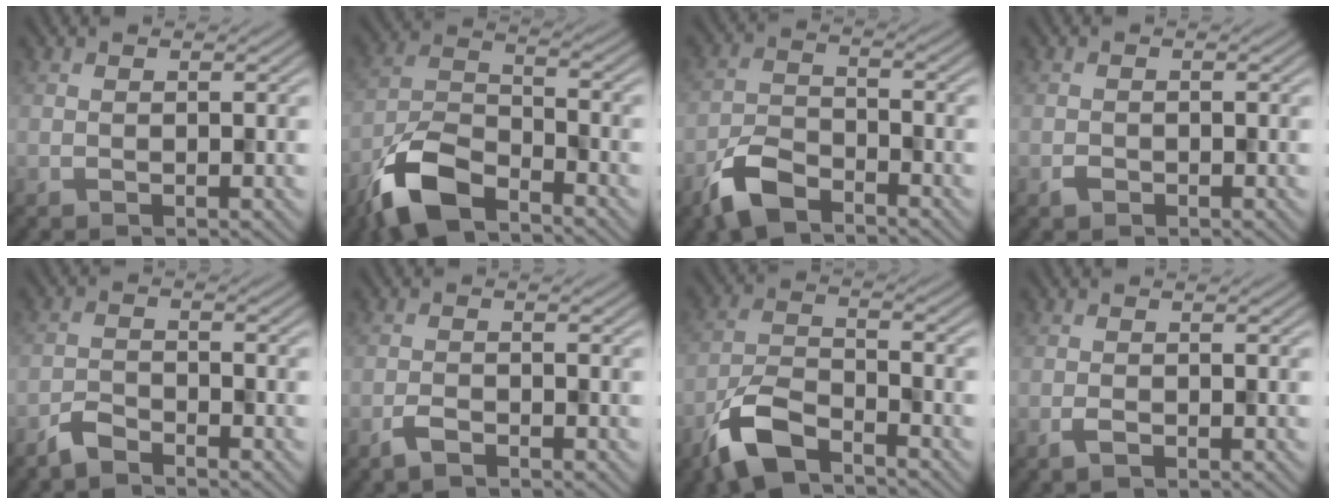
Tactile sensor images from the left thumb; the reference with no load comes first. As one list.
[{"total": 10.0, "force": [-7.0, 3.9, 6.0], "torque": [-0.115, -0.009, -0.157]}, {"total": 6.4, "force": [-4.6, 2.7, 3.5], "torque": [-0.071, -0.004, -0.106]}, {"total": 1.0, "force": [-0.6, 0.6, 0.4], "torque": [-0.006, -0.002, -0.013]}, {"total": 2.8, "force": [-2.5, 0.7, 1.1], "torque": [-0.022, 0.001, -0.058]}, {"total": 2.0, "force": [-1.5, 0.6, 1.1], "torque": [-0.026, 0.000, -0.034]}, {"total": 7.9, "force": [-5.6, 2.9, 4.8], "torque": [-0.099, -0.004, -0.126]}, {"total": 1.3, "force": [-0.8, 0.4, 0.9], "torque": [-0.021, -0.001, -0.016]}]